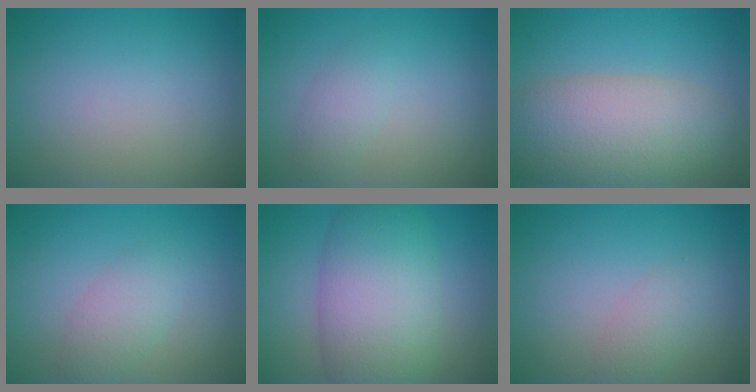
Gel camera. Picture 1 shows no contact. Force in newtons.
{"total": 1.7, "press": 1.7, "slide": 0.1}
{"total": 8.7, "press": 8.7, "slide": 0.7}
{"total": 2.4, "press": 2.4, "slide": 0.2}
{"total": 9.1, "press": 9.1, "slide": 0.5}
{"total": 1.7, "press": 1.7, "slide": 0.1}